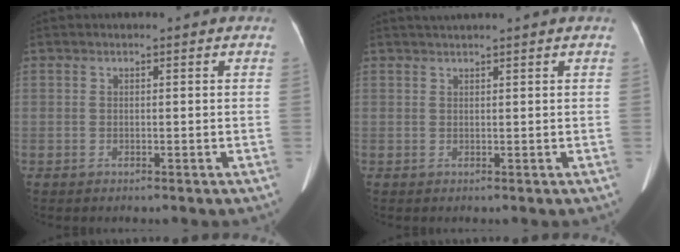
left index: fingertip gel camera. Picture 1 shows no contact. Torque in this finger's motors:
{"motor_torque": [0.11, -0.40, -0.01, 0.03]}